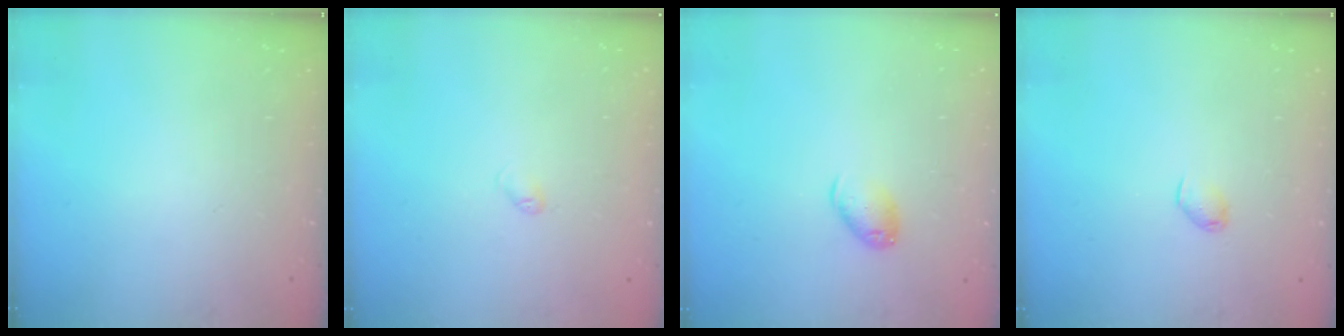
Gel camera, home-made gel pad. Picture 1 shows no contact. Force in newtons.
{"total": 2.6, "press": 2.6, "slide": 0.4}
{"total": 7.3, "press": 7.2, "slide": 0.9}
{"total": 3.2, "press": 3.1, "slide": 0.6}